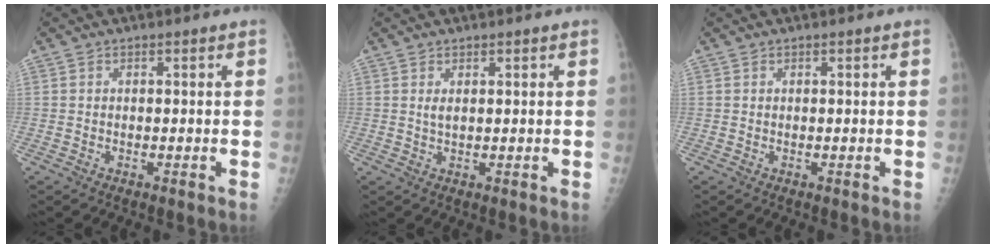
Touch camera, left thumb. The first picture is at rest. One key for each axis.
{"total": 1.4, "fx": 0.6, "fy": 0.4, "fz": 1.1, "tx": -0.020, "ty": -0.003, "tz": 0.015}
{"total": 0.0}